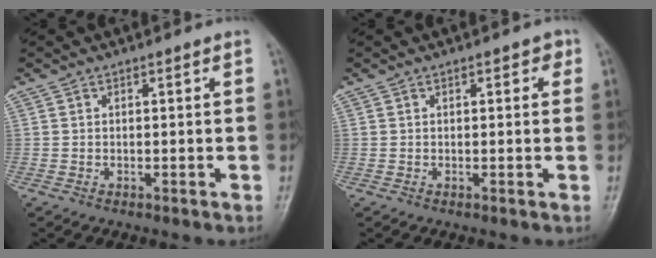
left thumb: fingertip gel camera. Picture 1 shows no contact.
{"total": 2.2, "force": [0.9, 1.2, 1.6], "torque": [-0.008, 0.001, 0.008]}